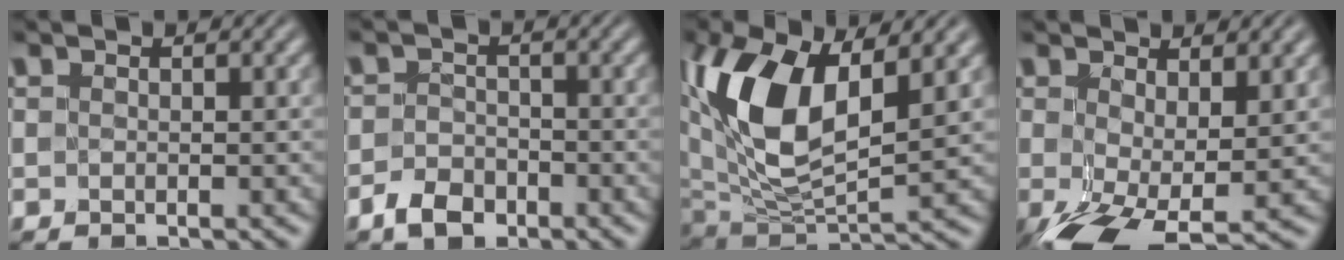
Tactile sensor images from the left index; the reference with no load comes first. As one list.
[{"total": 2.9, "force": [-2.0, 1.8, 1.1], "torque": [-0.017, 0.000, -0.044]}, {"total": 10.6, "force": [3.5, 5.2, 8.6], "torque": [-0.180, -0.003, 0.060]}, {"total": 6.8, "force": [-1.9, 3.2, 5.6], "torque": [-0.123, -0.023, -0.027]}]